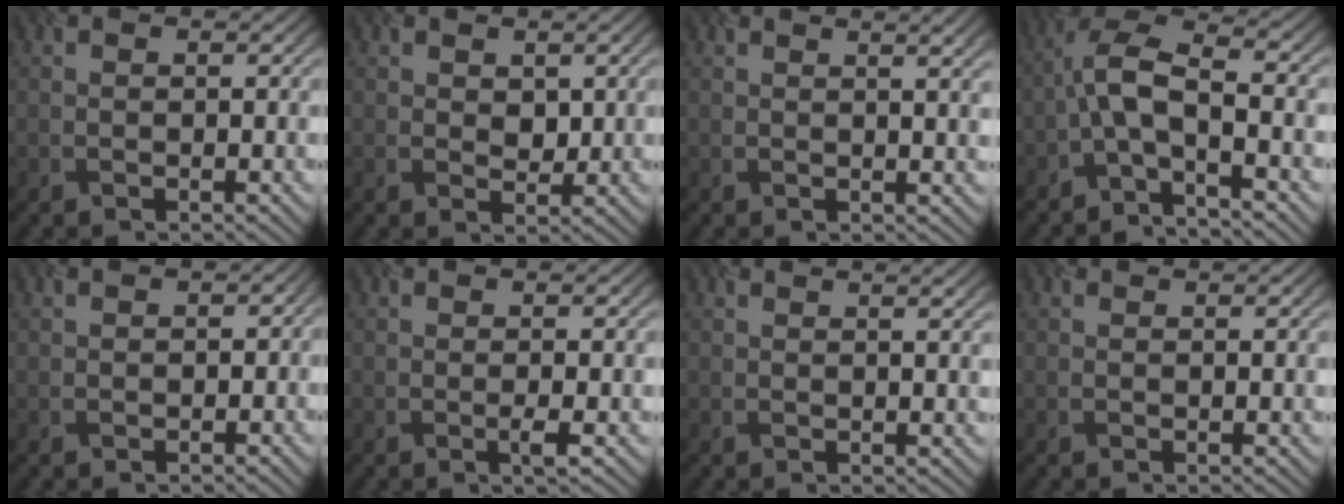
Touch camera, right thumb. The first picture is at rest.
{"total": 2.3, "force": [0.5, 1.8, 1.3], "torque": [-0.027, 0.002, 0.022]}
{"total": 4.2, "force": [1.8, 1.3, 3.5], "torque": [-0.031, 0.019, 0.014]}
{"total": 7.1, "force": [-3.2, 2.6, 5.8], "torque": [-0.114, 0.019, -0.067]}
{"total": 0.9, "force": [-0.7, 0.5, 0.3], "torque": [-0.002, -0.001, 0.000]}
{"total": 1.5, "force": [-0.7, 0.0, 1.4], "torque": [-0.023, 0.005, -0.008]}
{"total": 1.6, "force": [0.9, 0.3, 1.2], "torque": [-0.010, 0.006, 0.010]}
{"total": 0.0}